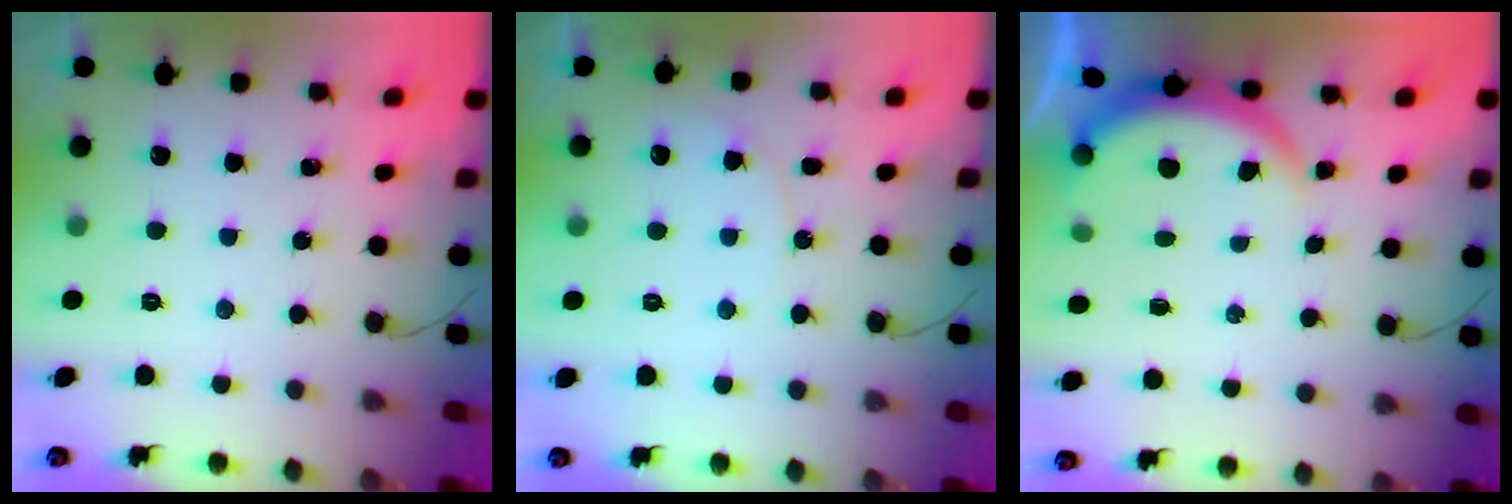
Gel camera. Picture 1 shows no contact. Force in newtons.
{"total": 6.5, "press": 6.5, "slide": 0.7}
{"total": 3.8, "press": 3.8, "slide": 0.2}